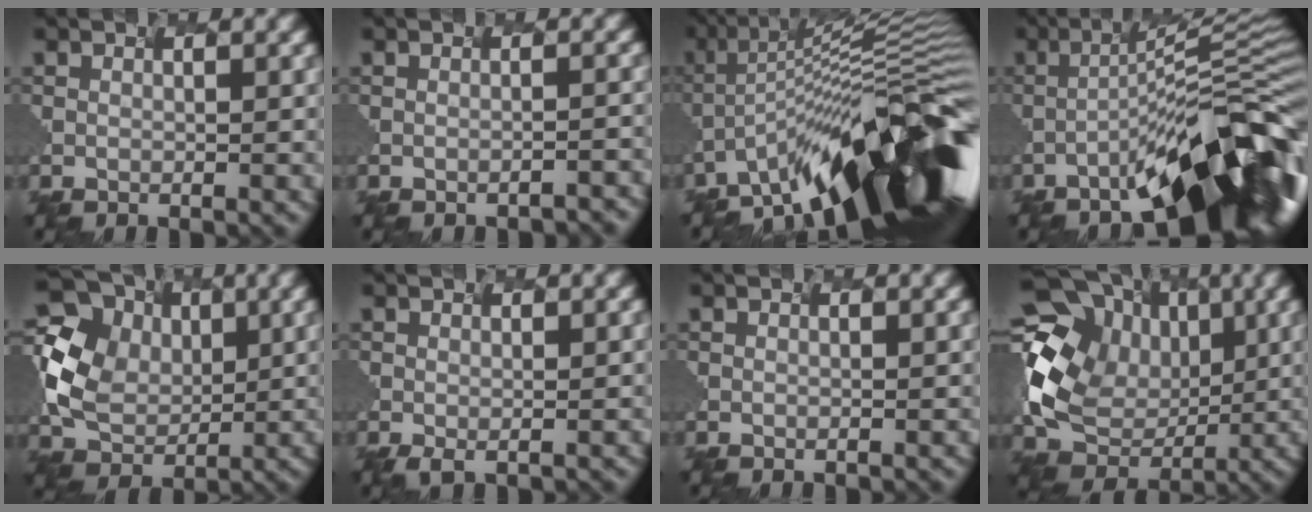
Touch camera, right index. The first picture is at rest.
{"total": 2.2, "force": [-1.2, 0.8, 1.7], "torque": [-0.006, 0.004, -0.007]}
{"total": 14.9, "force": [-8.1, 3.7, 12.0], "torque": [-0.182, 0.019, -0.132]}
{"total": 13.0, "force": [-6.9, 2.6, 10.7], "torque": [-0.153, 0.013, -0.103]}
{"total": 10.0, "force": [0.3, 8.5, 5.3], "torque": [-0.108, 0.012, -0.003]}
{"total": 1.0, "force": [-0.8, 0.2, 0.6], "torque": [-0.010, 0.002, -0.002]}
{"total": 0.0}
{"total": 12.7, "force": [0.7, 10.1, 7.7], "torque": [-0.159, 0.006, 0.033]}